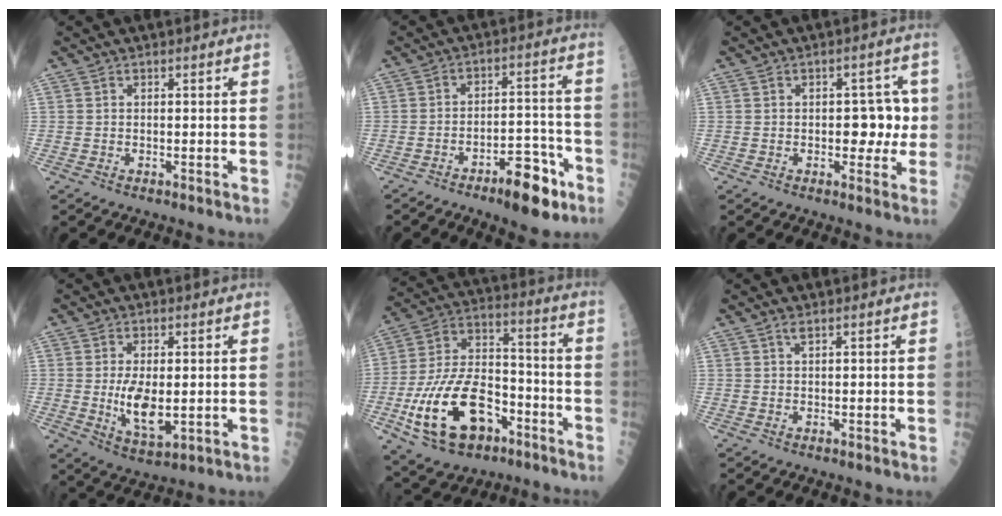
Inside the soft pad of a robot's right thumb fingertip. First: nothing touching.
{"total": 10.8, "force": [-6.2, 4.1, 7.9], "torque": [-0.091, 0.045, -0.091]}
{"total": 6.1, "force": [-0.1, 3.8, 4.8], "torque": [-0.023, 0.011, -0.001]}
{"total": 8.2, "force": [-0.2, 3.8, 7.3], "torque": [-0.123, -0.019, 0.008]}
{"total": 21.8, "force": [-8.9, 12.4, 15.6], "torque": [-0.276, 0.058, -0.144]}
{"total": 0.8, "force": [0.6, 0.1, 0.6], "torque": [-0.009, 0.004, 0.012]}